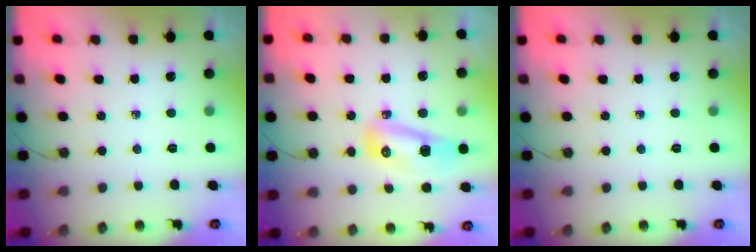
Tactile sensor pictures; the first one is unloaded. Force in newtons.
{"total": 10.7, "press": 10.5, "slide": 2.3}
{"total": 0.0}